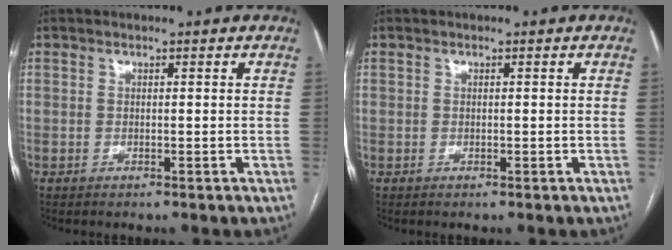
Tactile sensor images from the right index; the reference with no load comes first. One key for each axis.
{"total": 0.0}